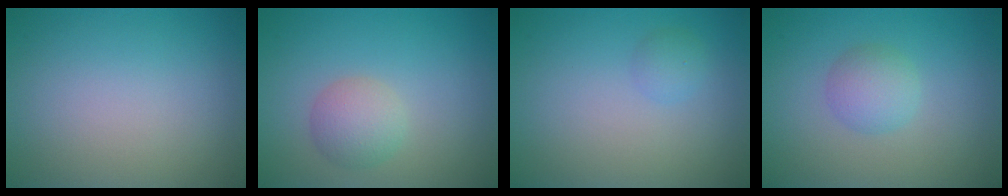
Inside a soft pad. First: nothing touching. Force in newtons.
{"total": 2.7, "press": 2.7, "slide": 0.2}
{"total": 1.1, "press": 1.1, "slide": 0.1}
{"total": 2.5, "press": 2.5, "slide": 0.1}